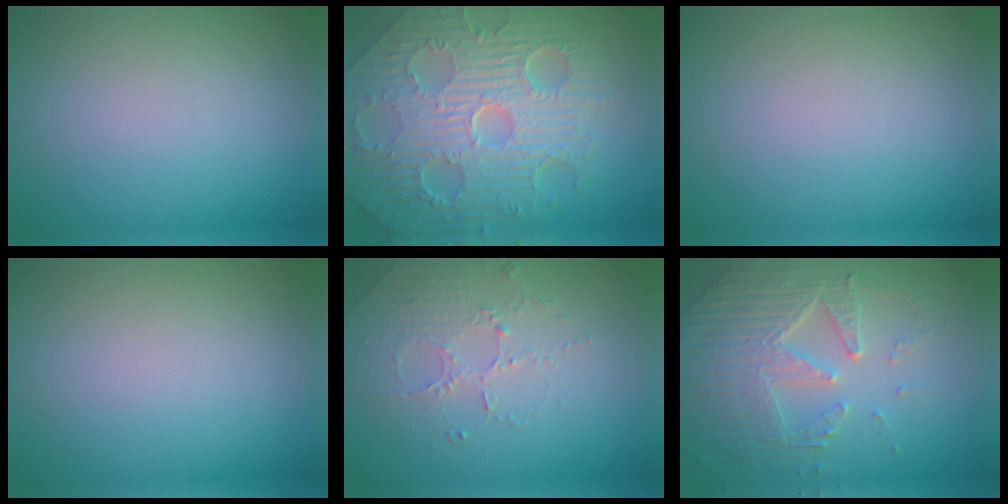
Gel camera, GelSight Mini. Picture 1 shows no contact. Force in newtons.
{"total": 11.5, "press": 7.5, "slide": 8.7}
{"total": 0.0}
{"total": 0.0}
{"total": 1.9, "press": 1.5, "slide": 1.1}
{"total": 5.9, "press": 4.7, "slide": 3.6}